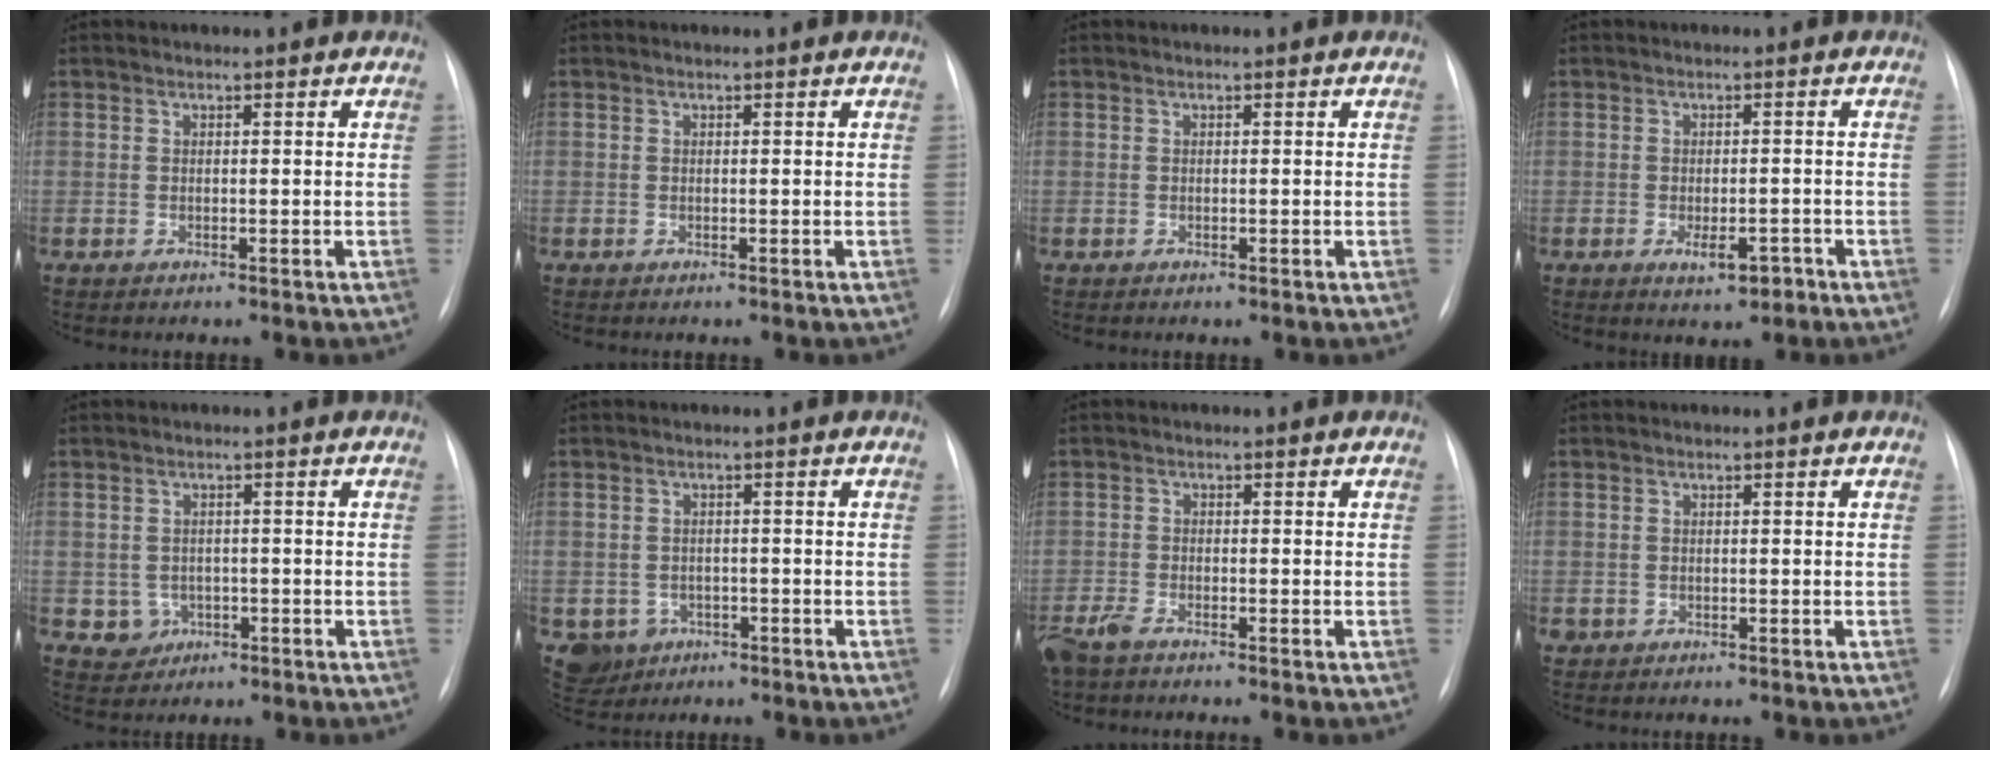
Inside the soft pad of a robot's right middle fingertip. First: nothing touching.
{"total": 0.0}
{"total": 0.0}
{"total": 3.5, "force": [-1.9, 1.4, 2.6], "torque": [-0.035, 0.001, -0.021]}
{"total": 3.2, "force": [-1.0, 3.0, 0.6], "torque": [-0.003, 0.007, -0.005]}
{"total": 4.8, "force": [-2.2, 4.2, 0.7], "torque": [-0.012, 0.009, -0.027]}
{"total": 3.9, "force": [-3.1, 0.8, 2.2], "torque": [-0.048, -0.009, -0.061]}
{"total": 0.9, "force": [-0.4, 0.9, 0.2], "torque": [-0.005, 0.005, -0.002]}